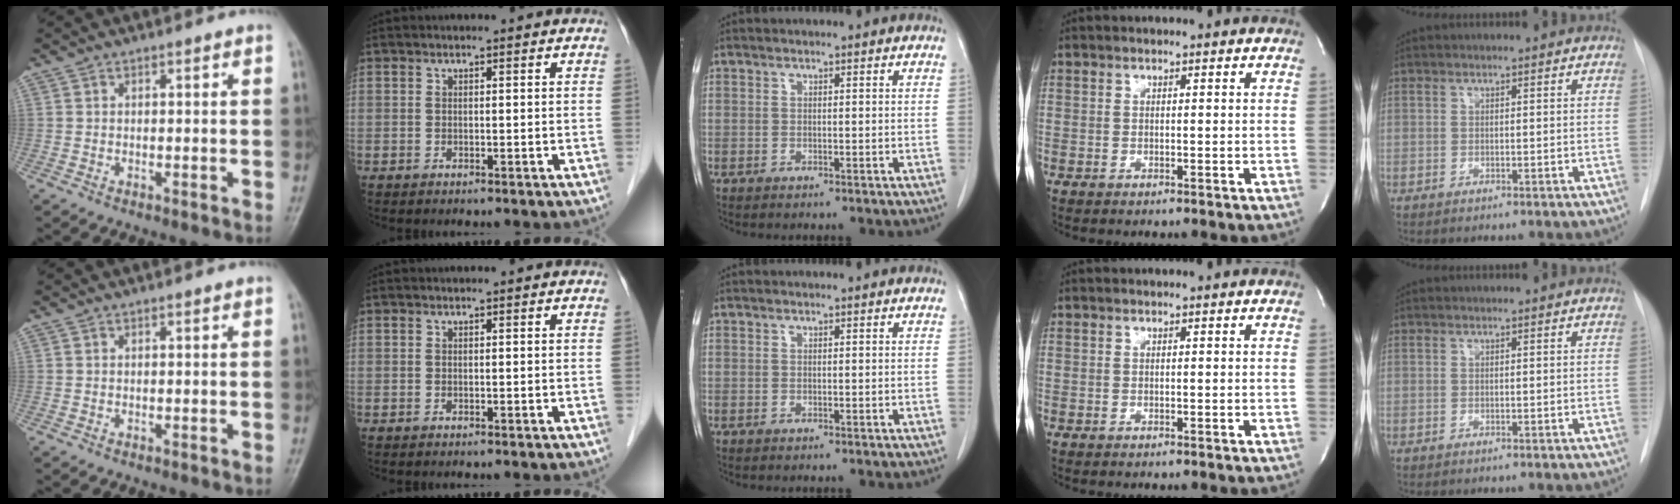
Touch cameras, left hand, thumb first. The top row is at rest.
{}